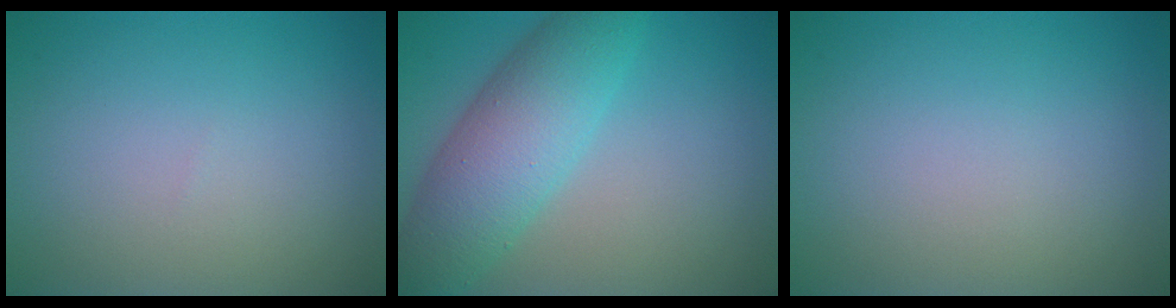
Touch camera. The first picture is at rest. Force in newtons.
{"total": 7.3, "press": 7.3, "slide": 0.1}
{"total": 0.0}